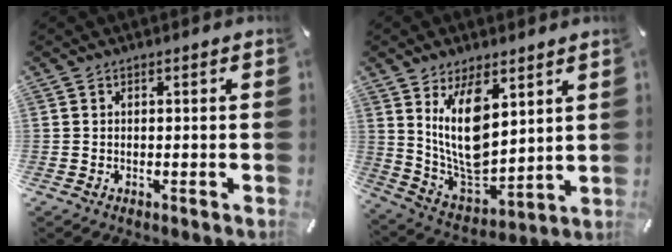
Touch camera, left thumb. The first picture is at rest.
{"total": 14.8, "force": [6.7, 8.3, 10.2], "torque": [-0.223, -0.043, 0.122]}